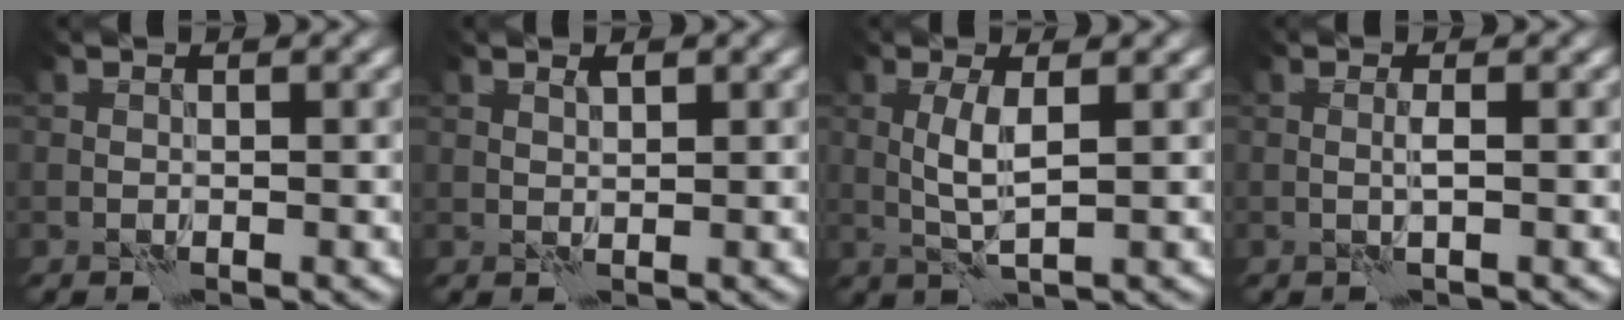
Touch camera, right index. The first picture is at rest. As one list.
[{"total": 0.9, "force": [0.7, 0.1, 0.5], "torque": [-0.014, -0.002, 0.013]}, {"total": 2.8, "force": [0.4, 0.4, 2.7], "torque": [-0.064, 0.003, 0.008]}, {"total": 0.9, "force": [0.0, -0.2, 0.9], "torque": [-0.021, 0.001, -0.002]}]